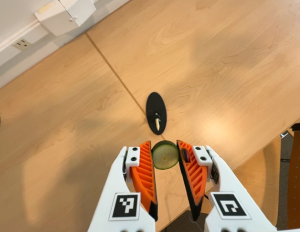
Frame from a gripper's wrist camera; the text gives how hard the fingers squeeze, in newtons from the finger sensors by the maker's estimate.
{"total": 7.5, "left": 7.5, "right": 7.6}